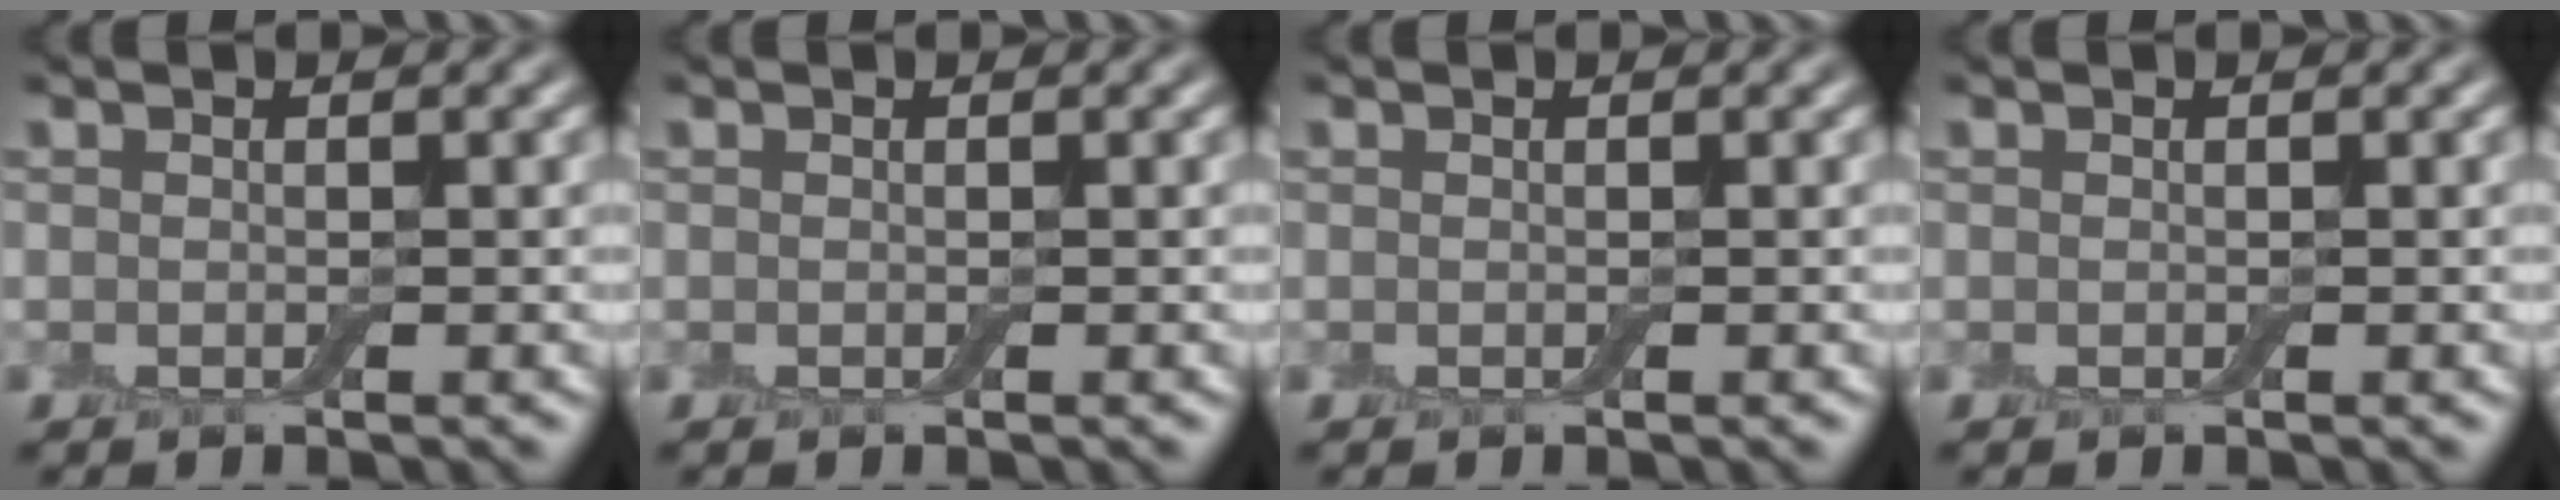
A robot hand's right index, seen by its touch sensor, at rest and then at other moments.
{"total": 0.0}
{"total": 0.0}
{"total": 0.0}